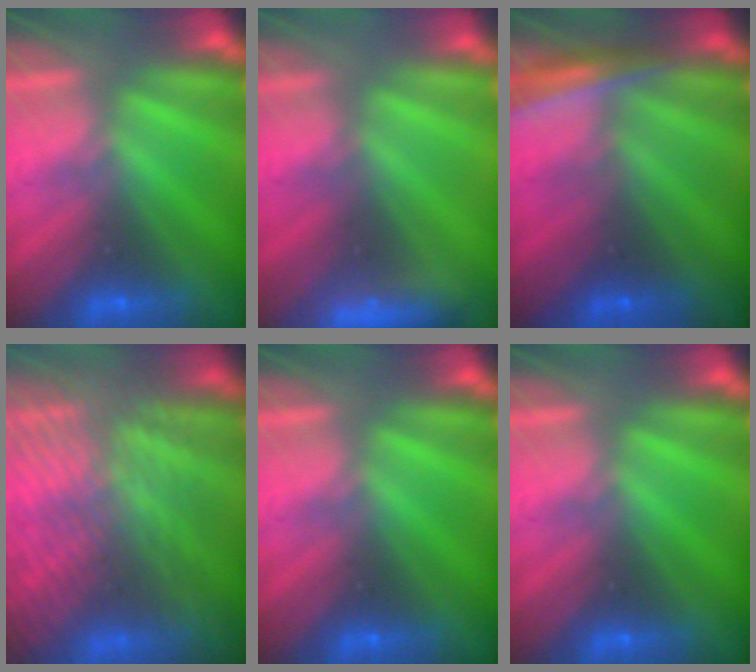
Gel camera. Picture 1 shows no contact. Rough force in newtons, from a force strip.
{"total": 3.3}
{"total": 2.9}
{"total": 8.2}
{"total": 0.0}
{"total": 0.0}